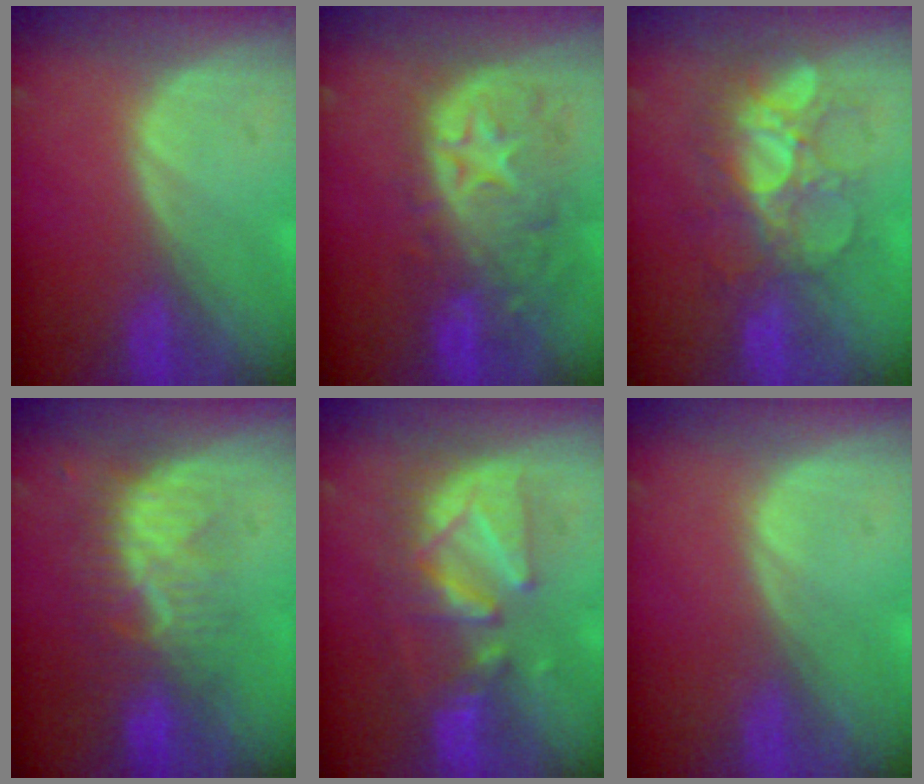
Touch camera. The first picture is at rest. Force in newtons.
{"total": 11.0, "press": 9.8, "slide": 5.1}
{"total": 8.7, "press": 7.8, "slide": 3.7}
{"total": 8.2, "press": 7.3, "slide": 3.7}
{"total": 8.6, "press": 8.5, "slide": 1.5}
{"total": 0.5, "press": 0.1, "slide": 0.5}